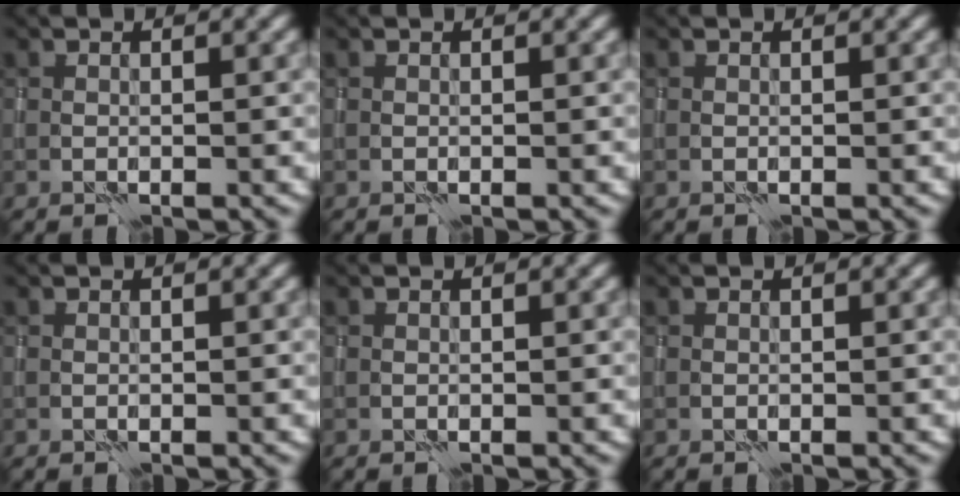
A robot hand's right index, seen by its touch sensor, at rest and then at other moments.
{"total": 0.0}
{"total": 0.0}
{"total": 0.0}
{"total": 0.0}
{"total": 0.0}